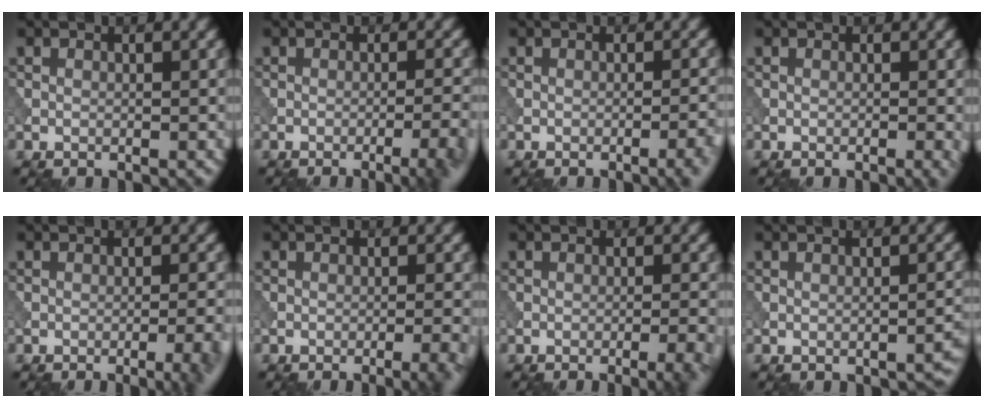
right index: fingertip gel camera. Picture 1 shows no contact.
{"total": 6.2, "force": [-2.9, 2.0, 5.1], "torque": [-0.042, 0.012, -0.035]}
{"total": 2.8, "force": [-1.3, 0.7, 2.4], "torque": [-0.024, 0.006, -0.022]}
{"total": 1.1, "force": [-0.3, 0.2, 1.0], "torque": [-0.012, -0.002, -0.006]}
{"total": 5.3, "force": [-2.3, 1.7, 4.4], "torque": [-0.034, 0.007, -0.025]}
{"total": 4.4, "force": [-2.0, 1.4, 3.7], "torque": [-0.025, 0.015, -0.026]}
{"total": 4.9, "force": [-2.2, 1.6, 4.1], "torque": [-0.028, 0.015, -0.028]}
{"total": 1.4, "force": [-1.0, 0.4, 0.8], "torque": [-0.009, 0.003, -0.013]}